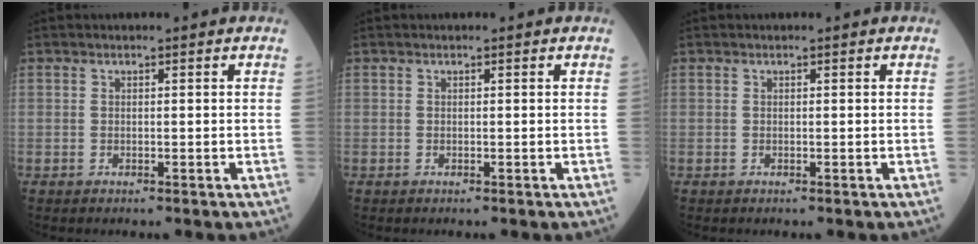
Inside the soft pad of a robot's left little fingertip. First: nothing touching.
{"total": 0.0}
{"total": 0.0}